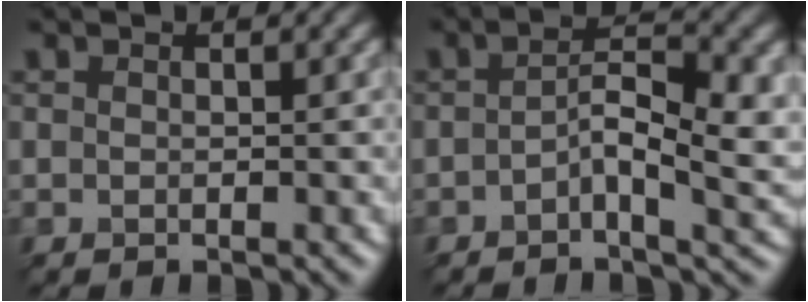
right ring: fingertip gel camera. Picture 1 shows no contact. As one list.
[{"total": 4.8, "force": [-1.1, 0.8, 4.5], "torque": [-0.095, 0.005, -0.013]}]